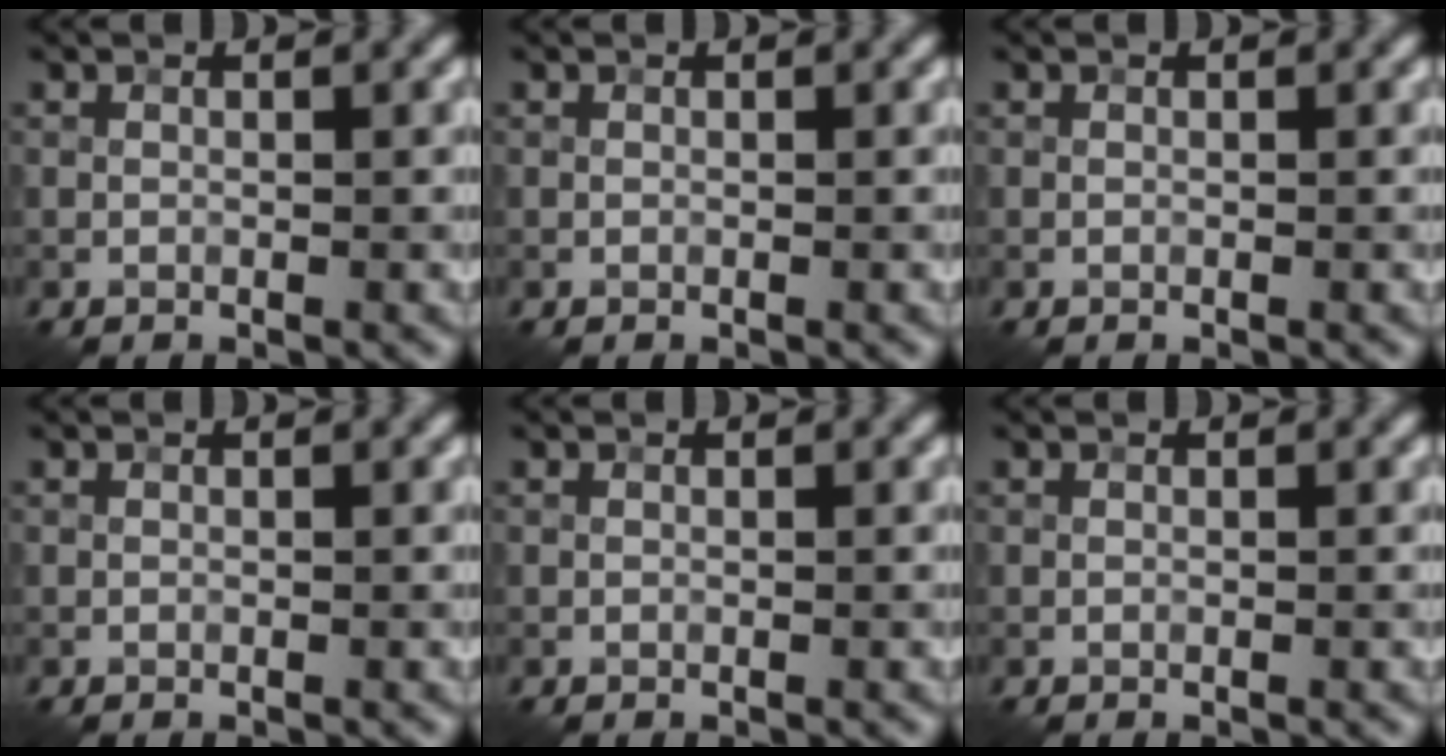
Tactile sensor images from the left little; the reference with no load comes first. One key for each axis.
{"total": 0.0}
{"total": 0.0}
{"total": 0.0}
{"total": 0.0}
{"total": 0.0}